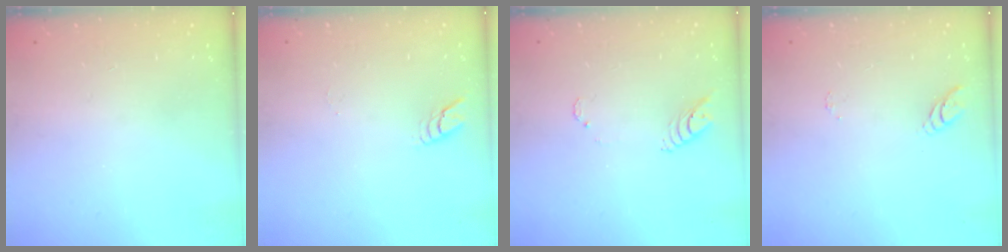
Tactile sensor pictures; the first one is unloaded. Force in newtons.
{"total": 4.4, "press": 4.3, "slide": 0.4}
{"total": 4.2, "press": 4.1, "slide": 0.4}
{"total": 5.8, "press": 5.8, "slide": 0.6}